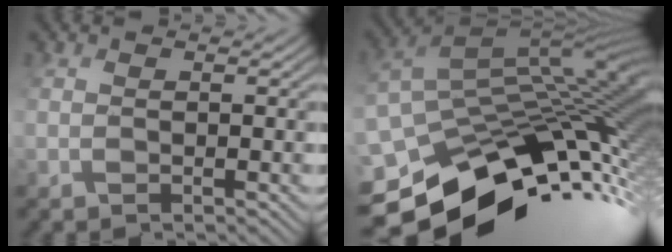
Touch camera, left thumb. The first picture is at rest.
{"total": 12.9, "force": [-8.2, 7.2, 7.0], "torque": [-0.167, -0.026, -0.123]}